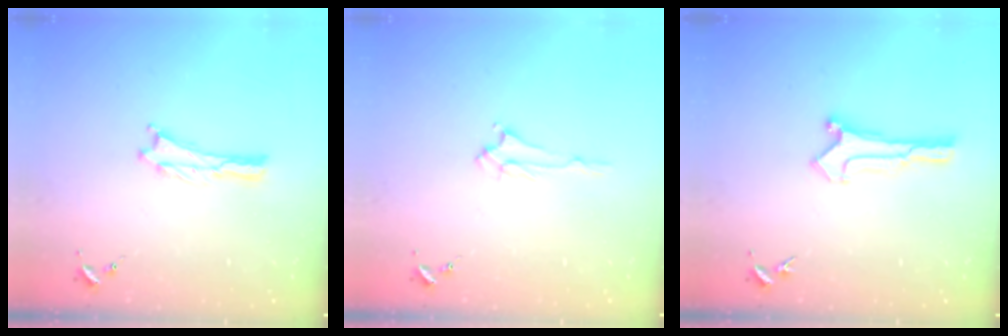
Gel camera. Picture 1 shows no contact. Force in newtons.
{"total": 1.4, "press": 1.4, "slide": 0.3}
{"total": 0.6, "press": 0.6, "slide": 0.0}